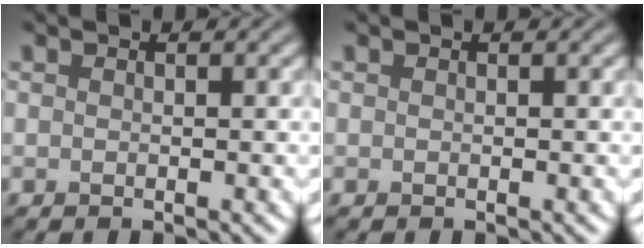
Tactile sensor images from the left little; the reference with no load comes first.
{"total": 0.0}